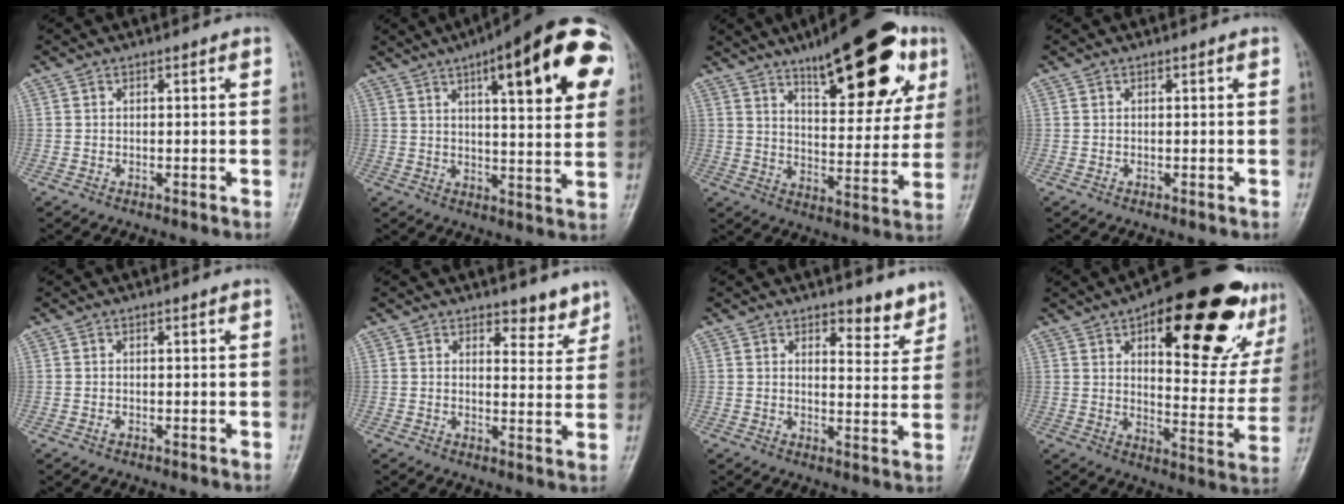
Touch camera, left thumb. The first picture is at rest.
{"total": 22.9, "force": [8.8, 6.2, 20.2], "torque": [-0.251, -0.003, 0.111]}
{"total": 22.7, "force": [12.2, 8.2, 17.2], "torque": [-0.203, -0.034, 0.181]}
{"total": 0.0}
{"total": 0.8, "force": [0.0, 0.4, 0.7], "torque": [-0.007, 0.003, 0.001]}
{"total": 4.0, "force": [3.4, 1.8, 1.3], "torque": [0.008, -0.026, 0.045]}
{"total": 5.0, "force": [4.0, 2.2, 2.1], "torque": [0.001, -0.031, 0.055]}
{"total": 29.1, "force": [14.9, 11.4, 22.2], "torque": [-0.259, -0.026, 0.209]}